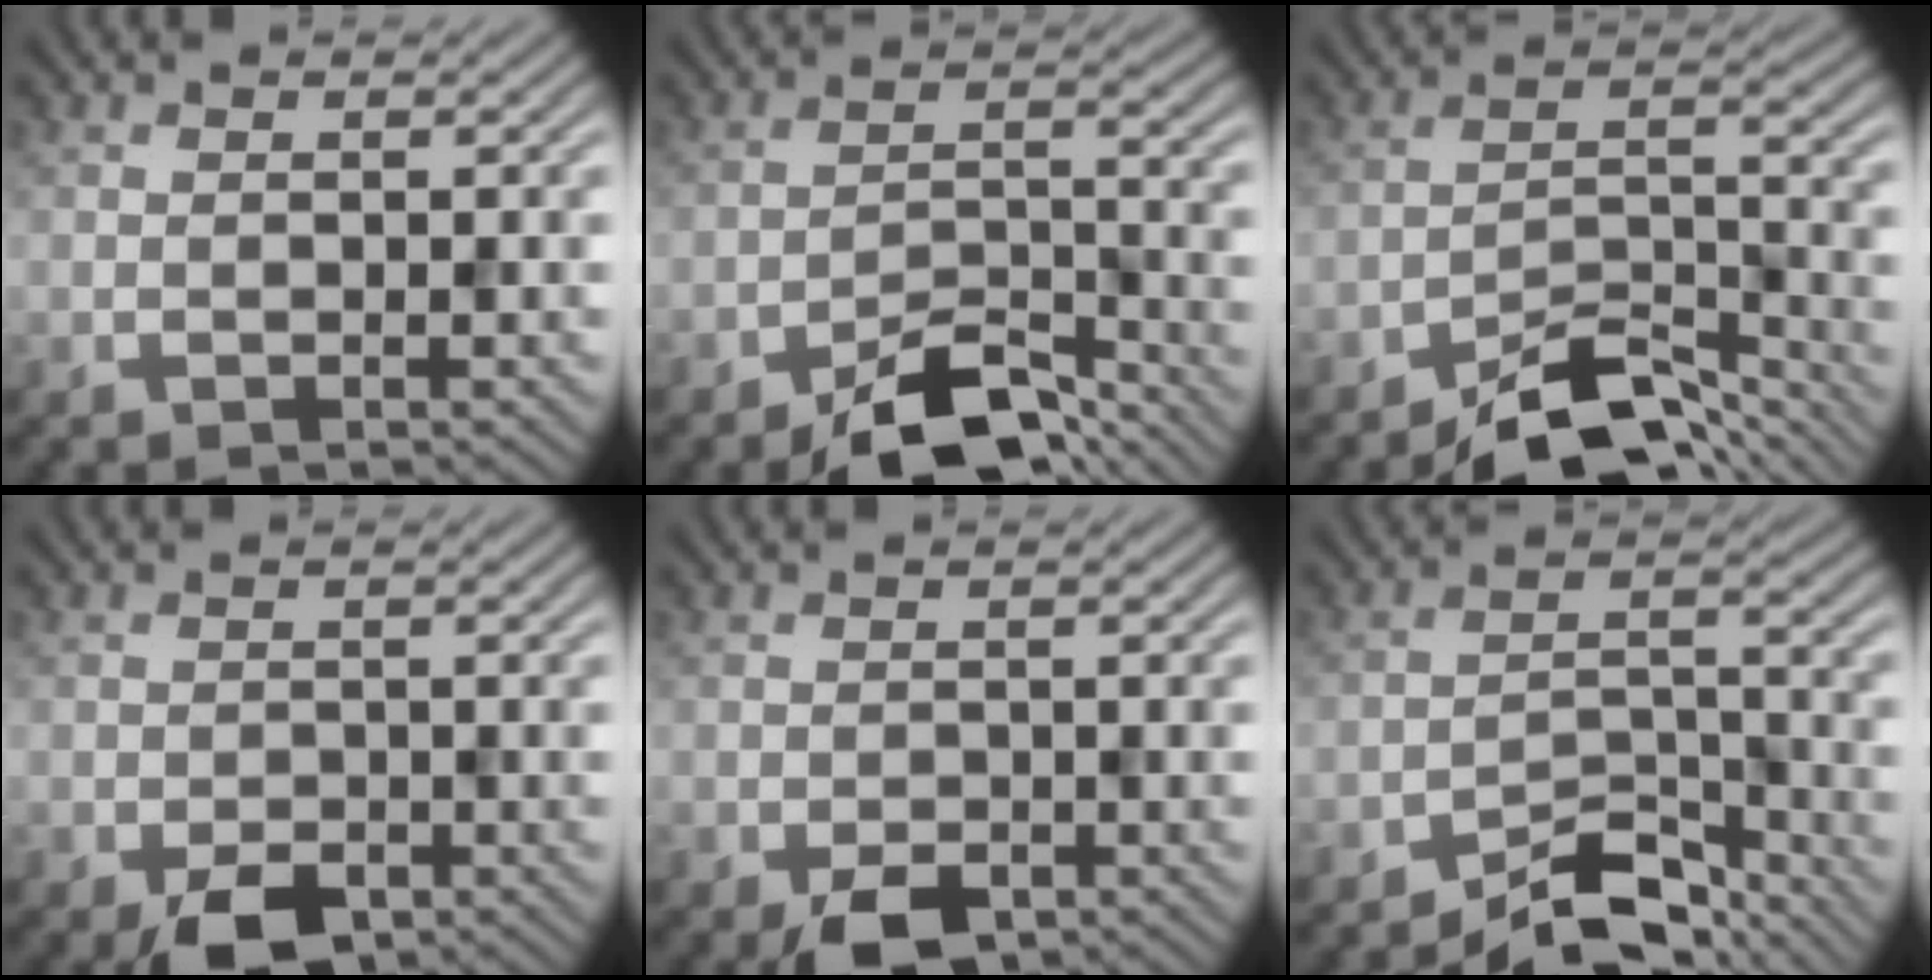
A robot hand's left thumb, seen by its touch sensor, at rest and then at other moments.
{"total": 7.5, "force": [-6.0, 2.4, 3.7], "torque": [-0.057, 0.006, -0.109]}
{"total": 8.2, "force": [-7.0, 2.4, 3.7], "torque": [-0.056, 0.007, -0.130]}
{"total": 3.7, "force": [-2.4, 2.2, 1.8], "torque": [-0.028, -0.008, -0.039]}
{"total": 3.4, "force": [-2.2, 1.9, 1.6], "torque": [-0.024, -0.008, -0.034]}
{"total": 6.3, "force": [-5.6, 1.7, 2.3], "torque": [-0.033, 0.003, -0.106]}